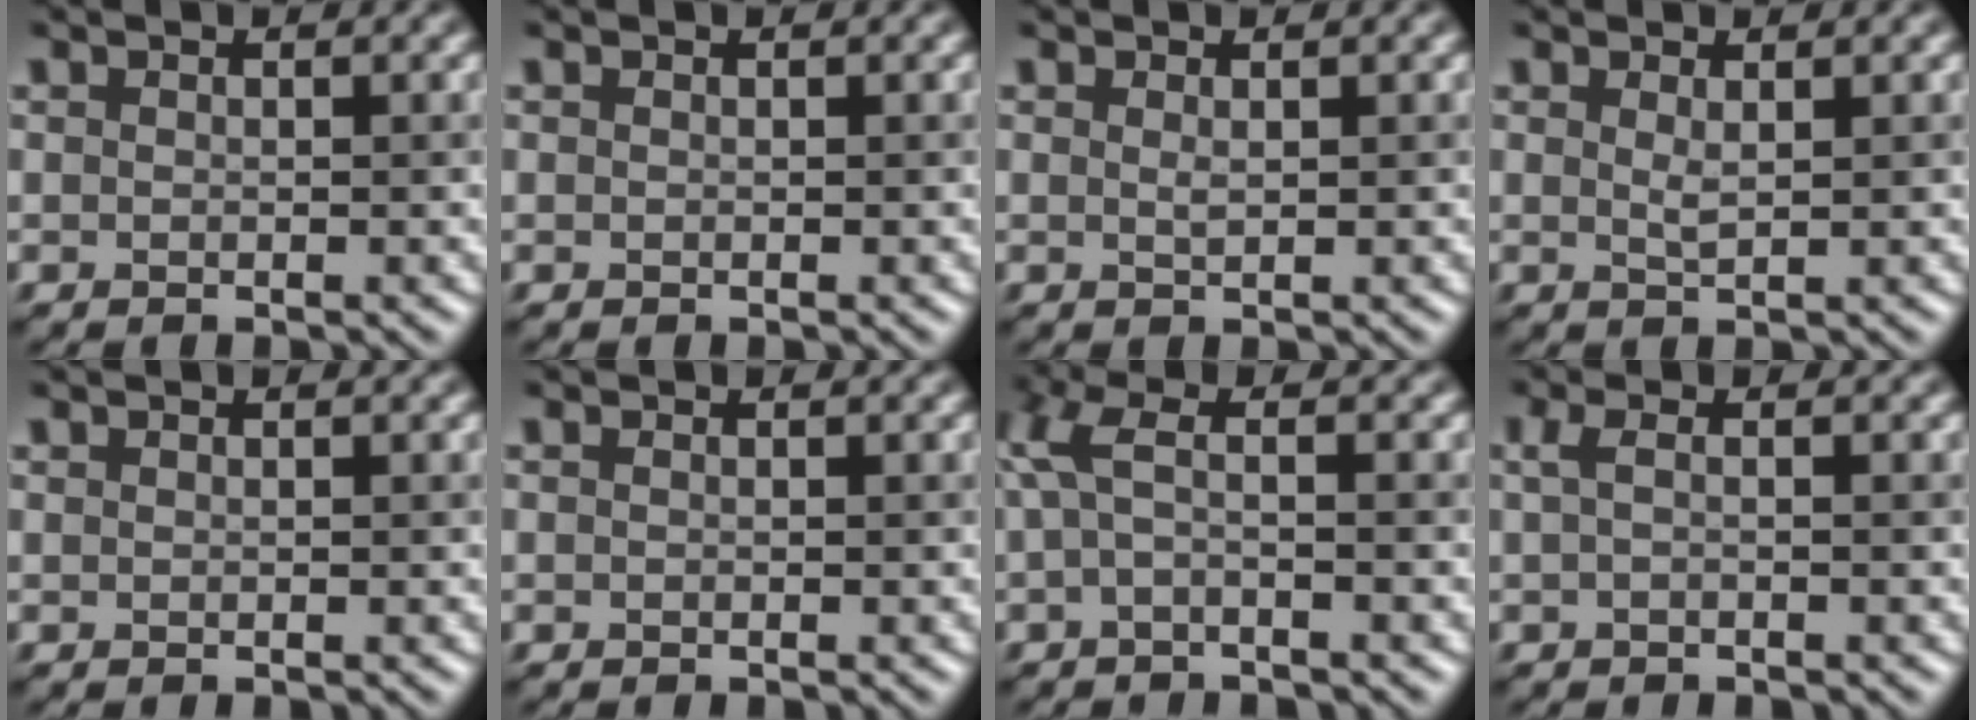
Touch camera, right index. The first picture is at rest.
{"total": 0.0}
{"total": 0.6, "force": [0.3, 0.1, 0.5], "torque": [-0.011, -0.001, 0.005]}
{"total": 0.9, "force": [0.5, 0.2, 0.8], "torque": [-0.017, -0.003, 0.008]}
{"total": 0.0}
{"total": 0.0}
{"total": 3.0, "force": [0.0, 0.7, 2.9], "torque": [-0.071, 0.004, -0.007]}
{"total": 1.3, "force": [0.0, 0.3, 1.2], "torque": [-0.029, 0.001, -0.002]}